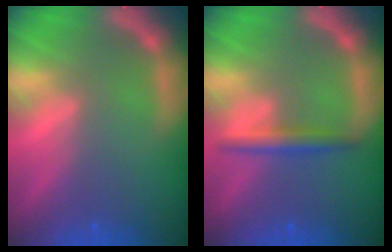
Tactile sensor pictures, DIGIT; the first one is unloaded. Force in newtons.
{"total": 2.4}